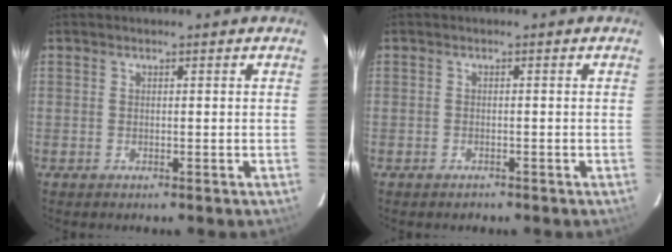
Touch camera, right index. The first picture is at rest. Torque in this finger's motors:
{"motor_torque": [0.04, 0.02, 0.04, 0.01]}